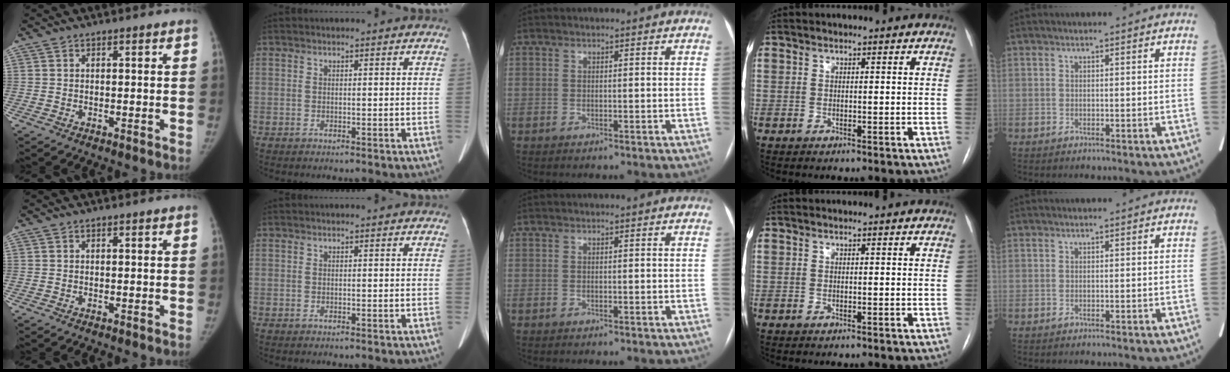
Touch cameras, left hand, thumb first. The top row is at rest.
{}